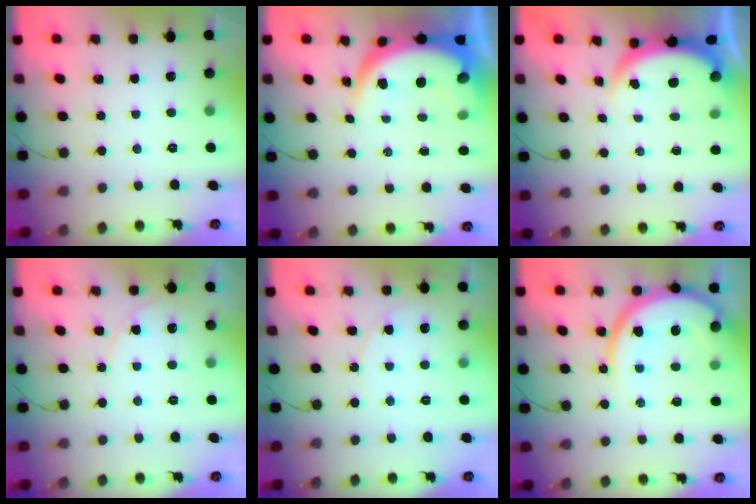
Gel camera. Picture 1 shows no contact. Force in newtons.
{"total": 9.5, "press": 9.5, "slide": 1.2}
{"total": 3.8, "press": 3.8, "slide": 0.1}
{"total": 4.5, "press": 4.5, "slide": 0.7}
{"total": 6.5, "press": 6.5, "slide": 0.7}
{"total": 13.3, "press": 13.2, "slide": 1.4}